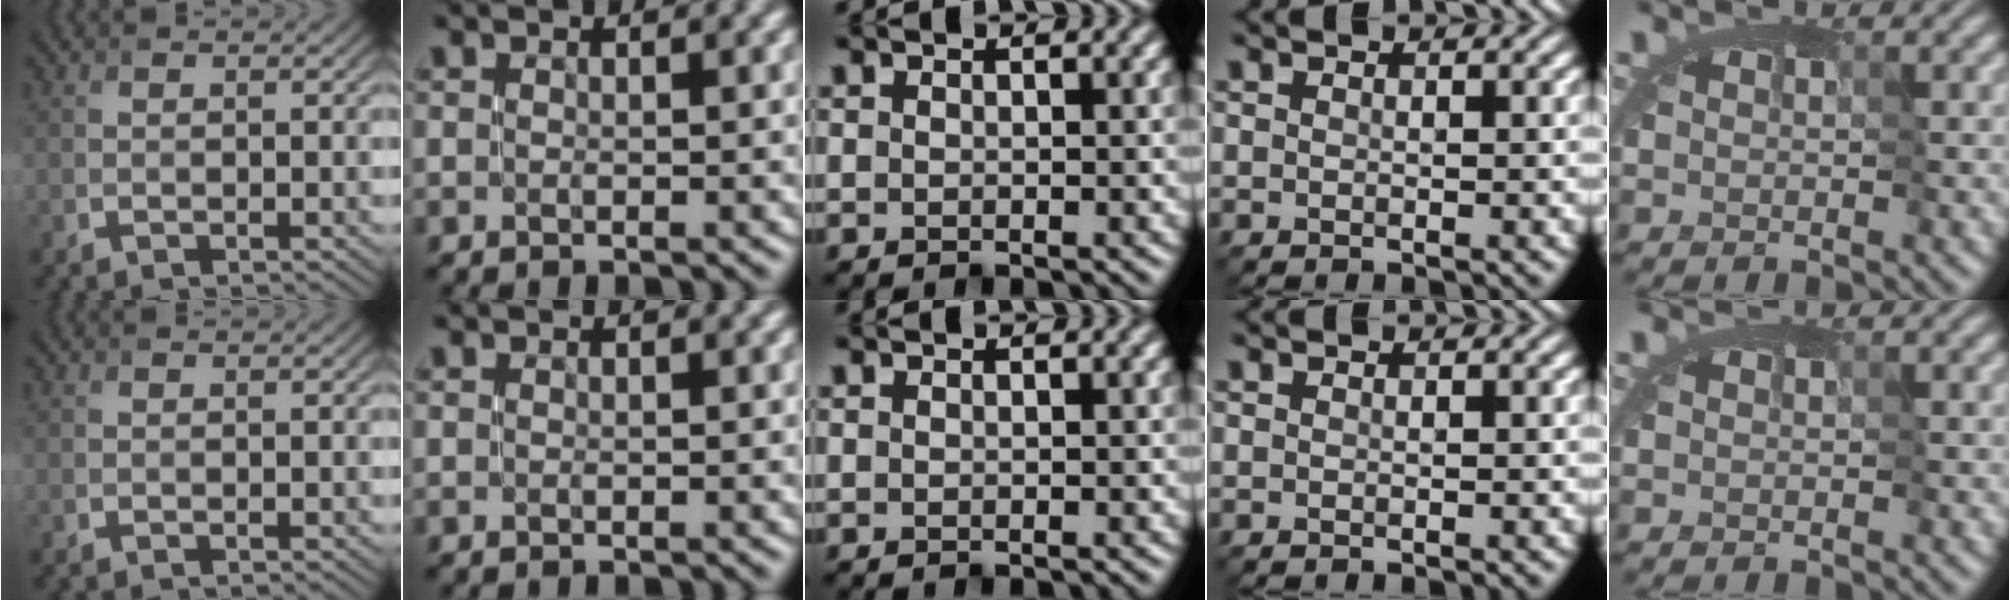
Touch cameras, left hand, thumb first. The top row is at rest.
{}